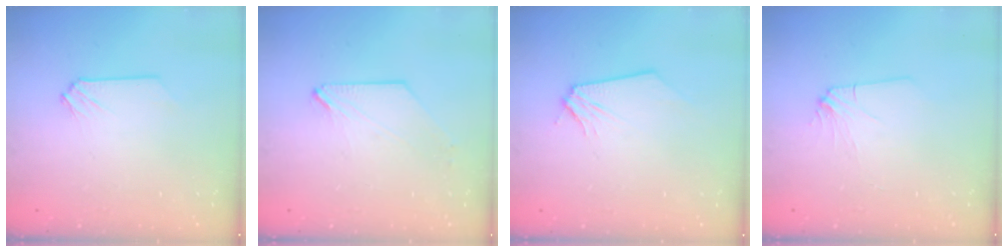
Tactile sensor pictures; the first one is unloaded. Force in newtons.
{"total": 1.3, "press": 1.3, "slide": 0.3}
{"total": 0.0}
{"total": 2.5, "press": 2.5, "slide": 0.2}